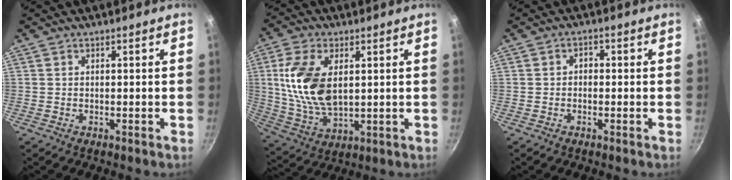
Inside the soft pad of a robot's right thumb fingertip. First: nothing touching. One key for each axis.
{"total": 14.6, "fx": 2.8, "fy": 8.2, "fz": 11.7, "tx": -0.219, "ty": -0.015, "tz": 0.062}
{"total": 1.8, "fx": -0.3, "fy": 1.4, "fz": 1.1, "tx": -0.014, "ty": 0.008, "tz": -0.007}